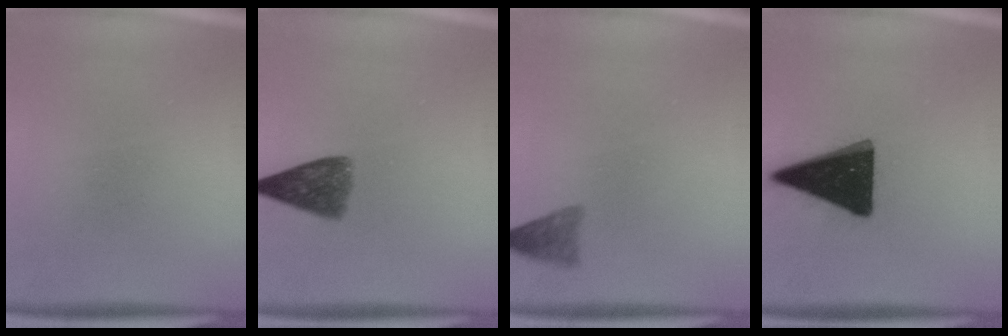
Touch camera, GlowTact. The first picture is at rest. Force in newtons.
{"total": 6.6}
{"total": 2.4}
{"total": 19.2}